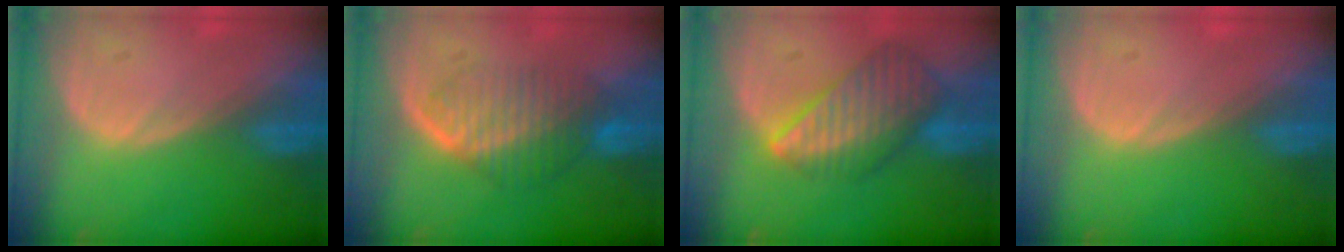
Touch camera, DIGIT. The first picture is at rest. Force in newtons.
{"total": 6.6, "press": 6.4, "slide": 1.8}
{"total": 8.5, "press": 7.5, "slide": 4.2}
{"total": 0.5, "press": 0.1, "slide": 0.5}